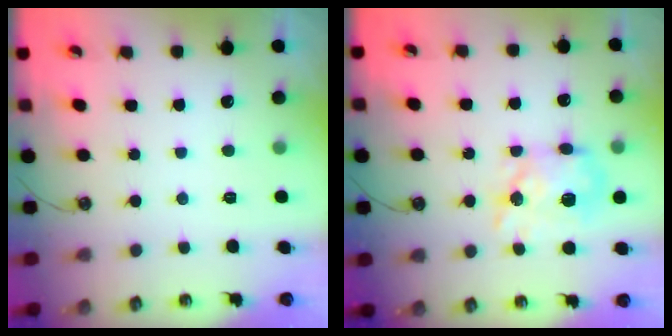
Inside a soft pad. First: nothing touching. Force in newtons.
{"total": 12.2, "press": 12.1, "slide": 1.0}